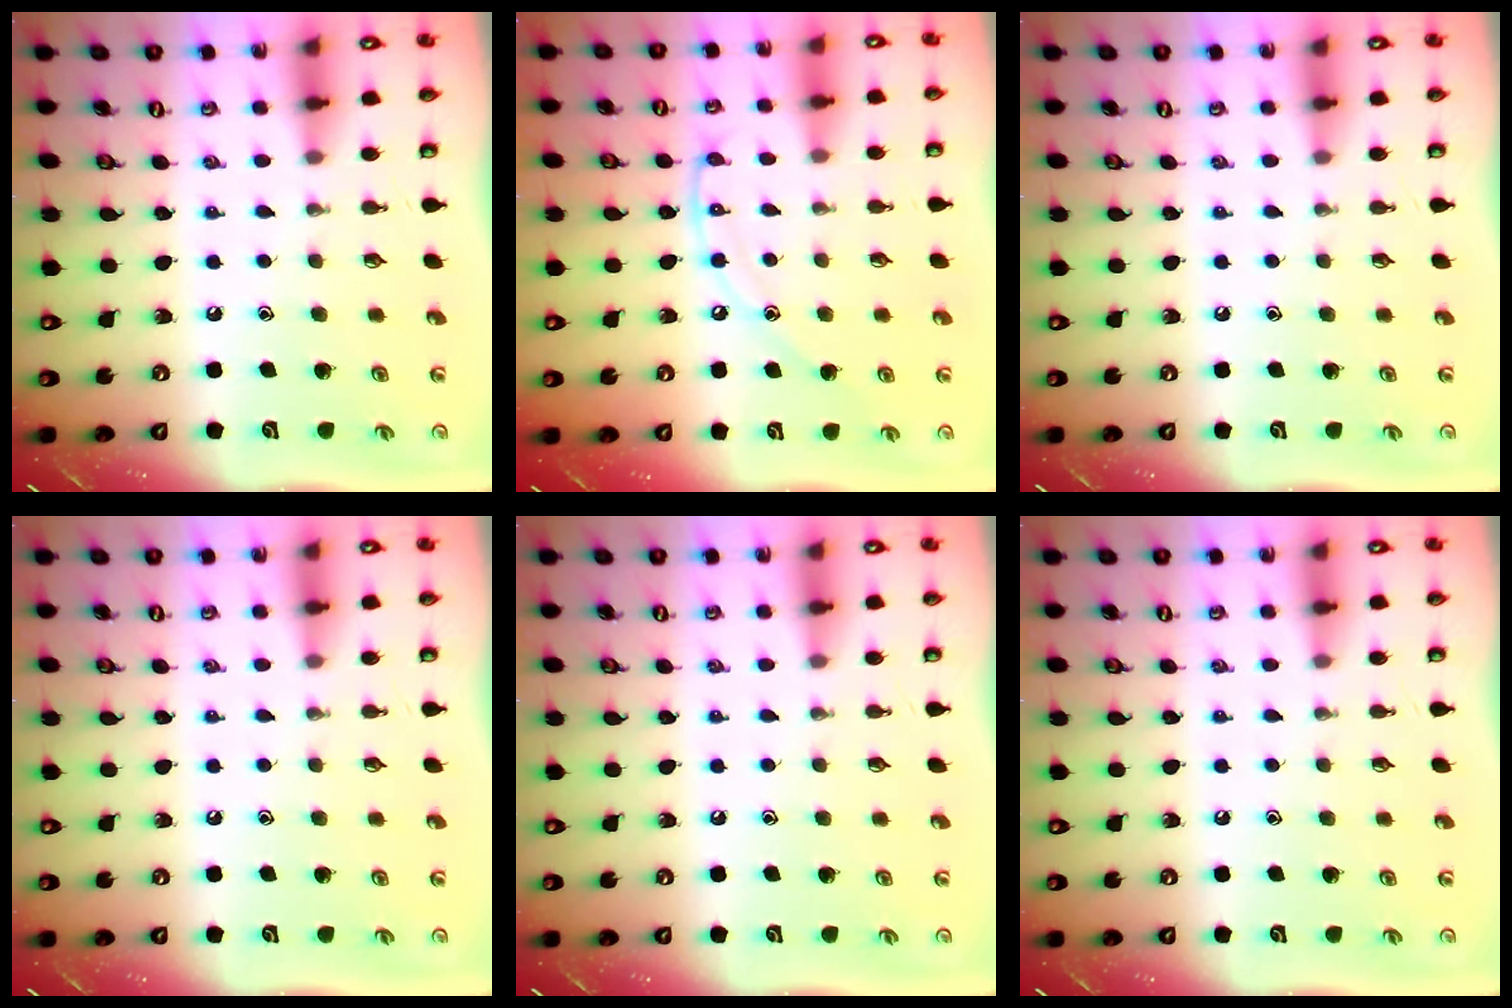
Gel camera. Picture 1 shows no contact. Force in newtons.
{"total": 10.0, "press": 9.9, "slide": 1.0}
{"total": 0.0}
{"total": 0.0}
{"total": 0.0}
{"total": 0.0}